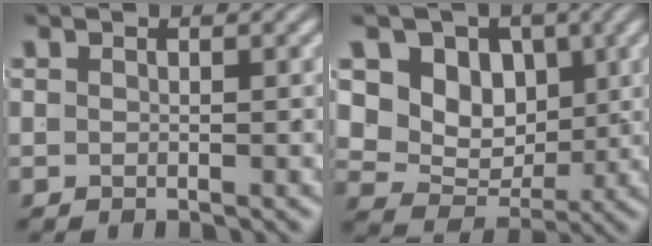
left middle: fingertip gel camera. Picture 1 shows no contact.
{"total": 12.1, "force": [1.1, 10.1, 6.5], "torque": [-0.125, -0.028, 0.019]}